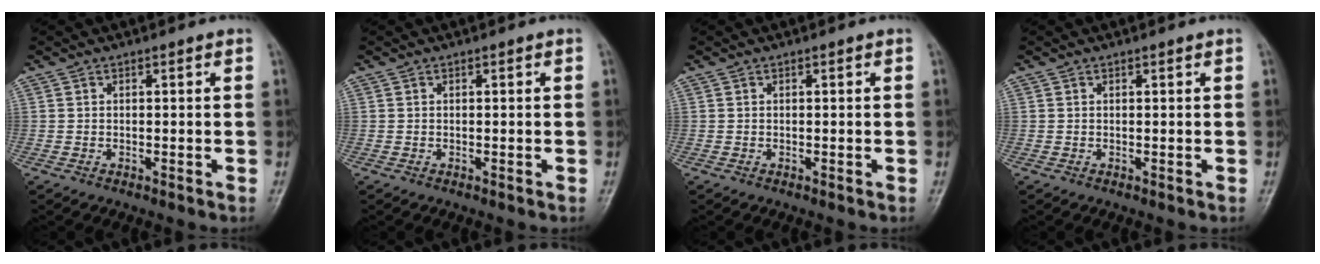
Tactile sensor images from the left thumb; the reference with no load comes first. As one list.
[{"total": 0.0}, {"total": 0.0}, {"total": 0.0}]